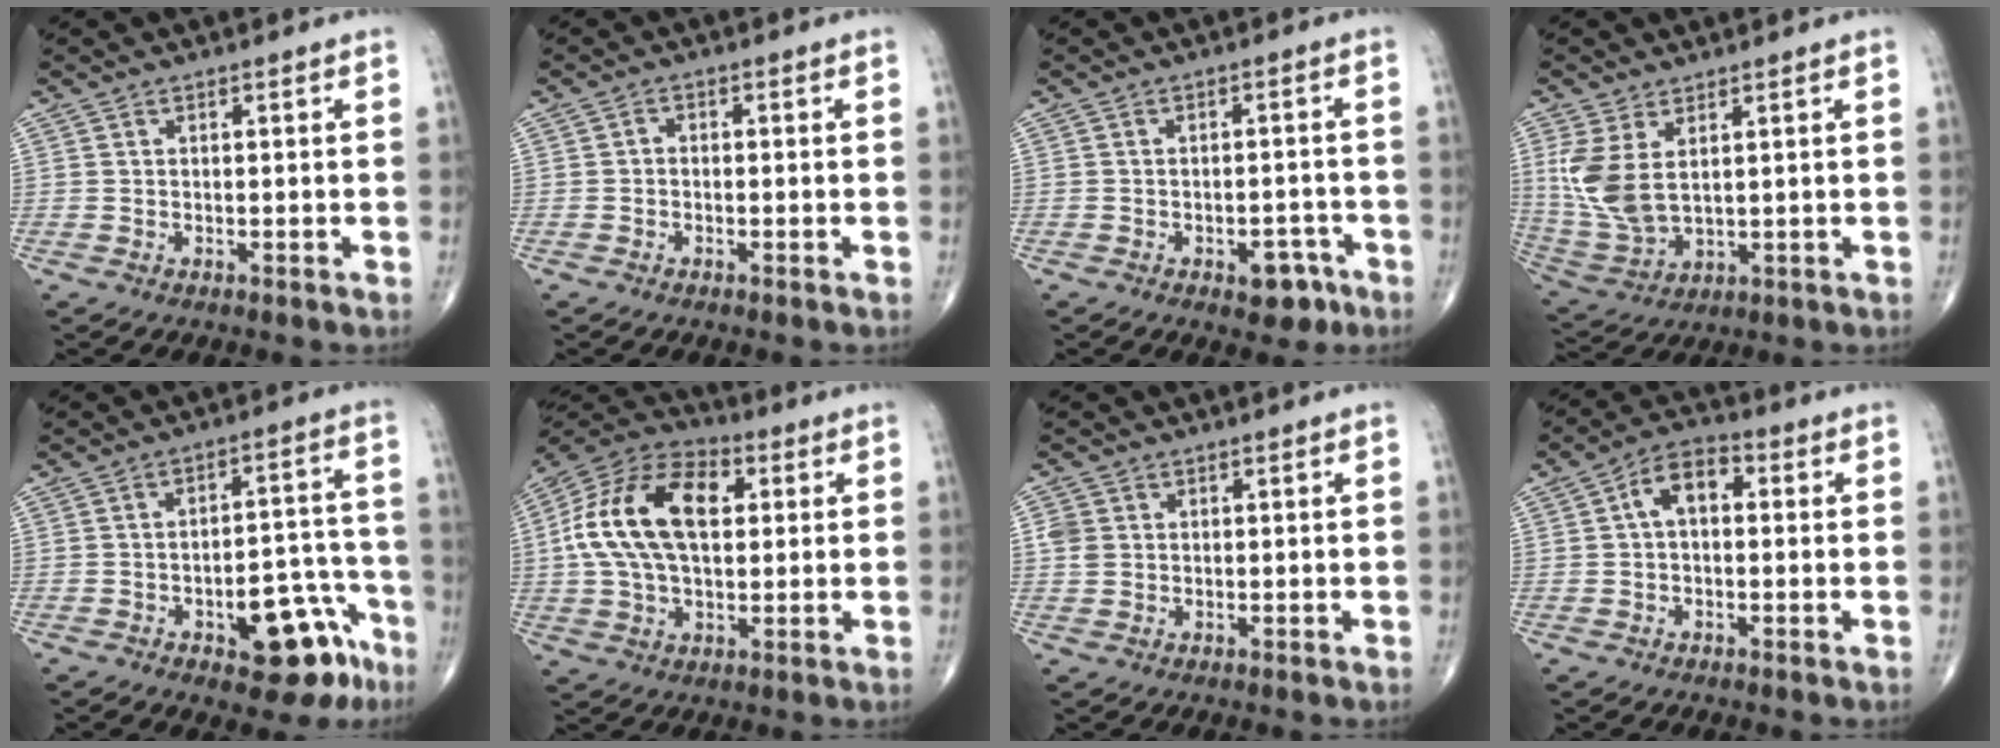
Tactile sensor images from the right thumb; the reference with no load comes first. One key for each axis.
{"total": 1.1, "fx": -0.4, "fy": 0.9, "fz": 0.6, "tx": -0.004, "ty": 0.005, "tz": -0.011}
{"total": 5.5, "fx": -3.0, "fy": 3.1, "fz": 3.4, "tx": -0.023, "ty": 0.021, "tz": -0.035}
{"total": 10.2, "fx": 2.7, "fy": 5.5, "fz": 8.2, "tx": -0.182, "ty": -0.014, "tz": 0.071}
{"total": 14.3, "fx": -7.2, "fy": 6.4, "fz": 10.5, "tx": -0.099, "ty": 0.061, "tz": -0.088}
{"total": 20.0, "fx": 3.4, "fy": 11.8, "fz": 15.8, "tx": -0.288, "ty": 0.021, "tz": 0.050}
{"total": 2.8, "fx": 0.4, "fy": 2.4, "fz": 1.4, "tx": -0.024, "ty": 0.003, "tz": 0.009}
{"total": 6.9, "fx": 0.8, "fy": 4.3, "fz": 5.4, "tx": -0.080, "ty": 0.025, "tz": 0.002}